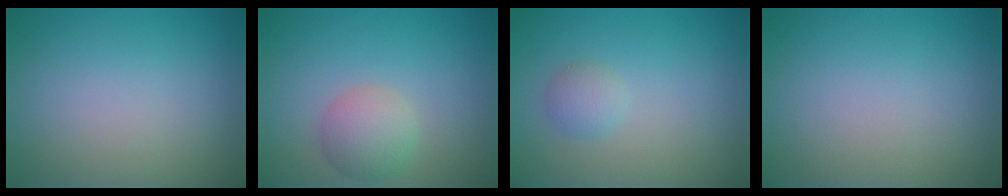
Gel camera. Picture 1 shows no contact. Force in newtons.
{"total": 3.0, "press": 3.0, "slide": 0.1}
{"total": 1.5, "press": 1.5, "slide": 0.0}
{"total": 0.0}